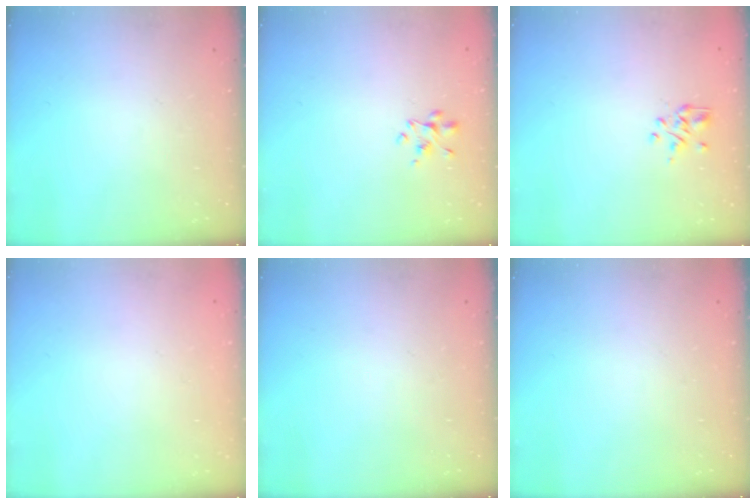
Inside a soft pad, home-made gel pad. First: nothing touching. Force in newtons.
{"total": 2.8, "press": 2.7, "slide": 0.7}
{"total": 1.9, "press": 1.7, "slide": 0.9}
{"total": 1.7, "press": 1.7, "slide": 0.2}
{"total": 0.0}
{"total": 0.0}